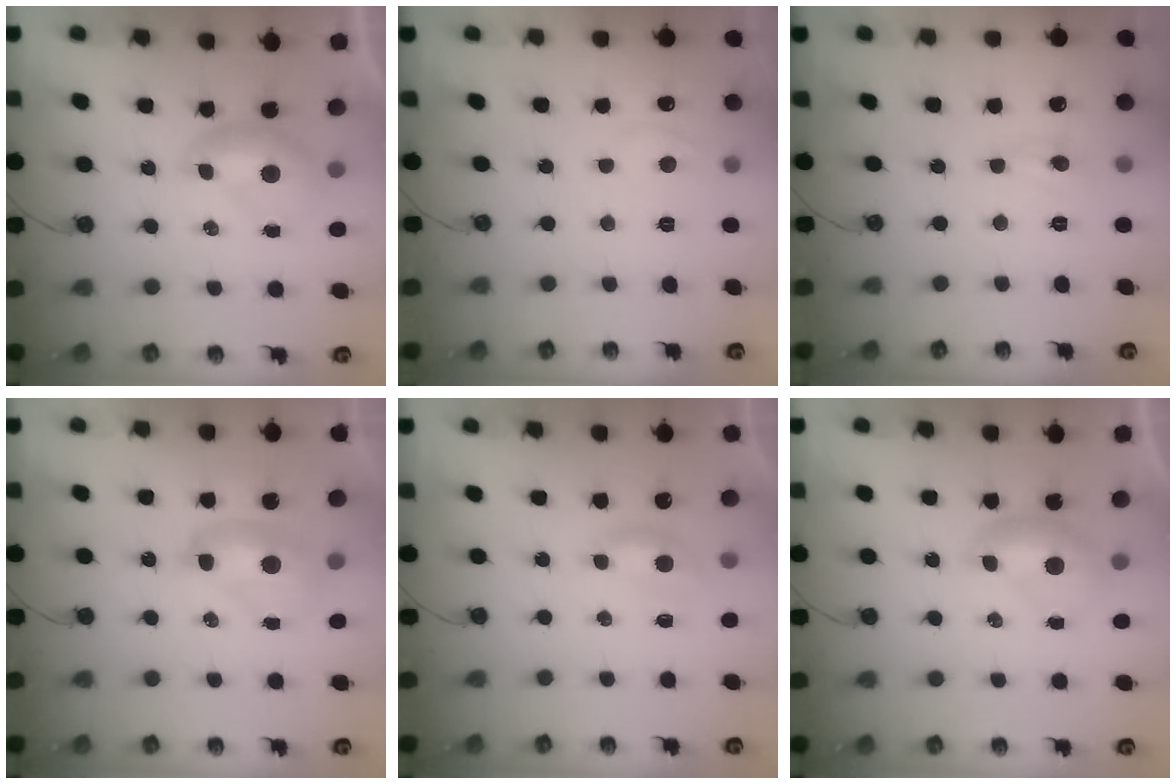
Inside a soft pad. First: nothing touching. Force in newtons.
{"total": 1.1, "press": 0.8, "slide": 0.7}
{"total": 1.4, "press": 1.2, "slide": 0.6}
{"total": 2.7, "press": 2.7, "slide": 0.2}
{"total": 1.9, "press": 1.9, "slide": 0.5}
{"total": 0.0}